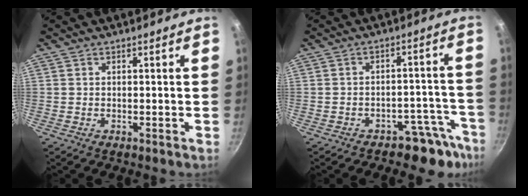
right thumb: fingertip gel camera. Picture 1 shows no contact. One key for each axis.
{"total": 7.9, "fx": -6.3, "fy": 4.2, "fz": 2.2, "tx": 0.046, "ty": 0.077, "tz": -0.072}